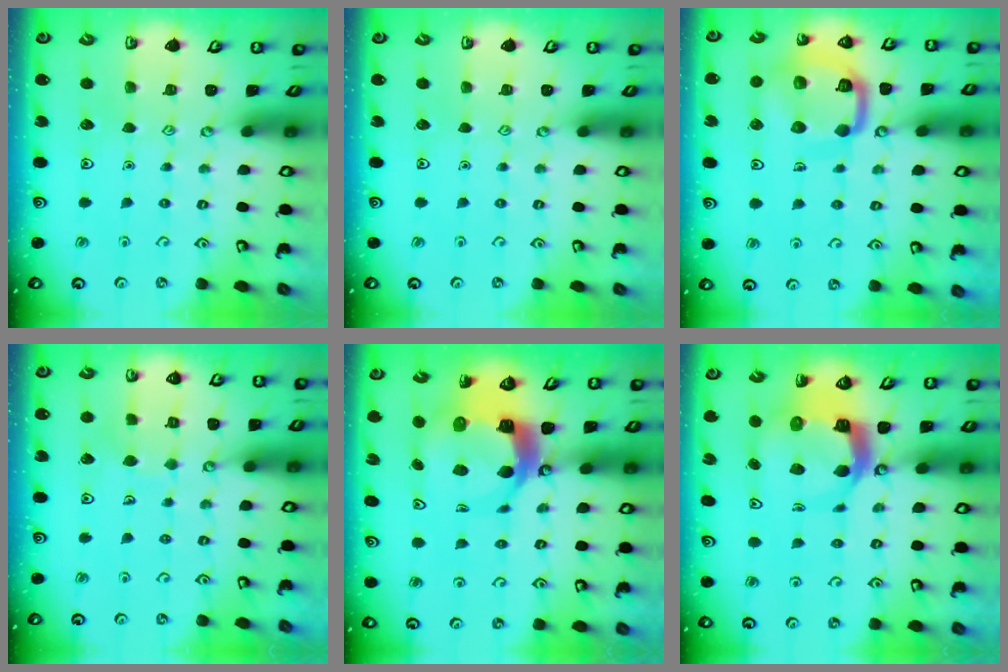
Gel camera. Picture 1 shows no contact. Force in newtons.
{"total": 0.0}
{"total": 15.9, "press": 15.9, "slide": 1.6}
{"total": 5.0, "press": 4.9, "slide": 0.4}
{"total": 11.0, "press": 10.8, "slide": 1.6}
{"total": 8.0, "press": 8.0, "slide": 1.1}